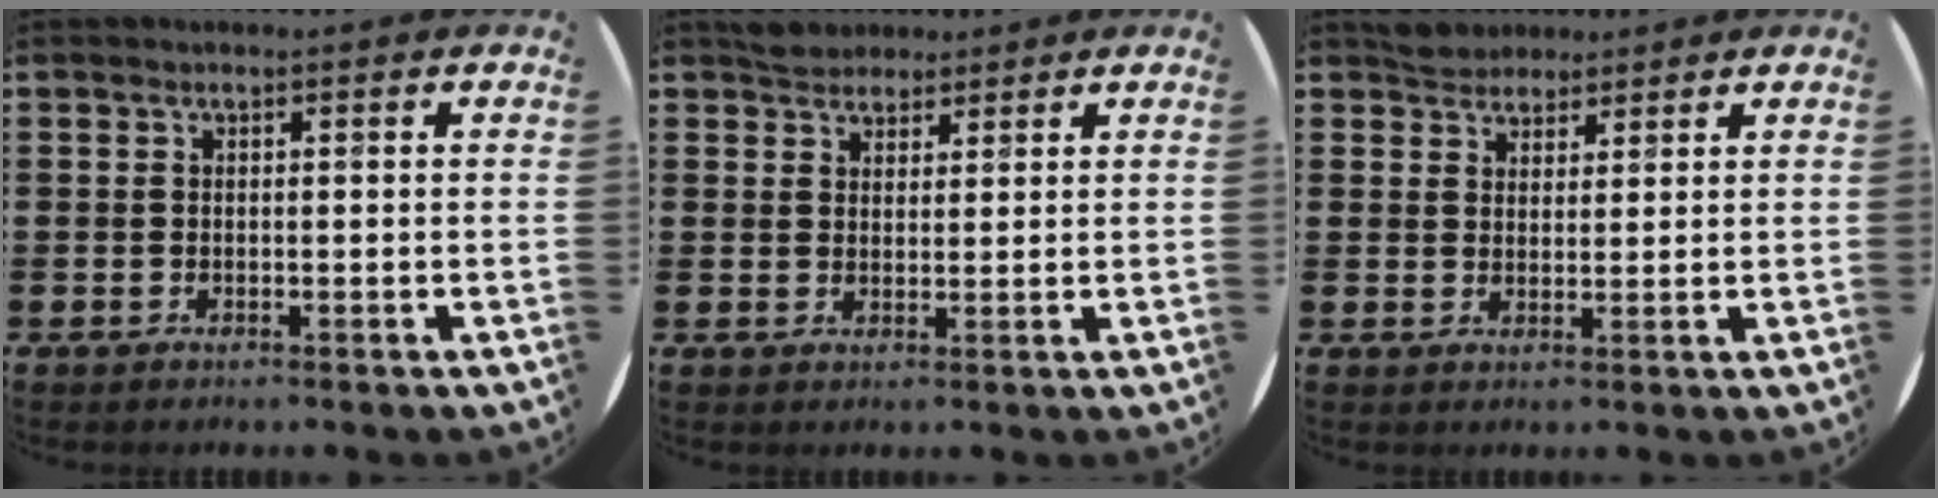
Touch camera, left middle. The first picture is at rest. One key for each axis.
{"total": 2.9, "fx": 2.7, "fy": 1.1, "fz": -0.2, "tx": 0.005, "ty": 0.003, "tz": 0.052}
{"total": 3.2, "fx": 3.0, "fy": 1.2, "fz": -0.3, "tx": -0.004, "ty": 0.002, "tz": 0.059}